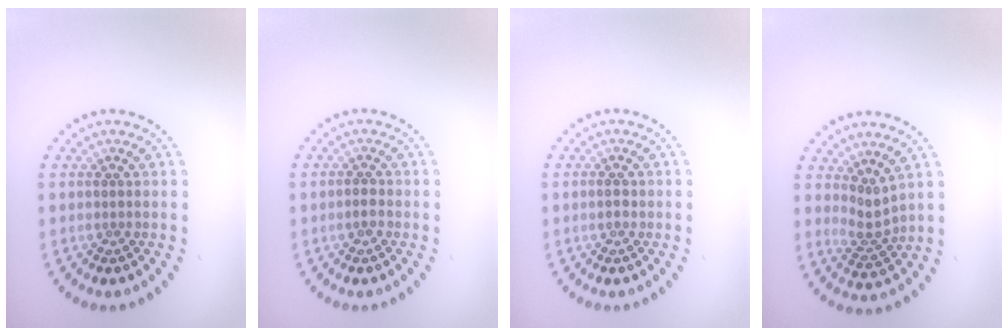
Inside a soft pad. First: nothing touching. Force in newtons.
{"total": 1.1, "press": 1.0, "slide": 0.3}
{"total": 0.9, "press": 0.9, "slide": 0.2}
{"total": 2.1, "press": 1.5, "slide": 1.6}